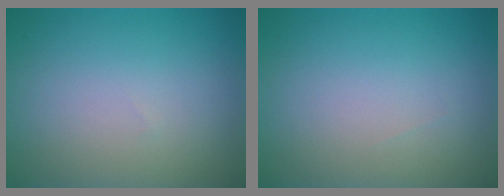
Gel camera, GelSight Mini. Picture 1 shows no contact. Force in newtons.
{"total": 0.0}